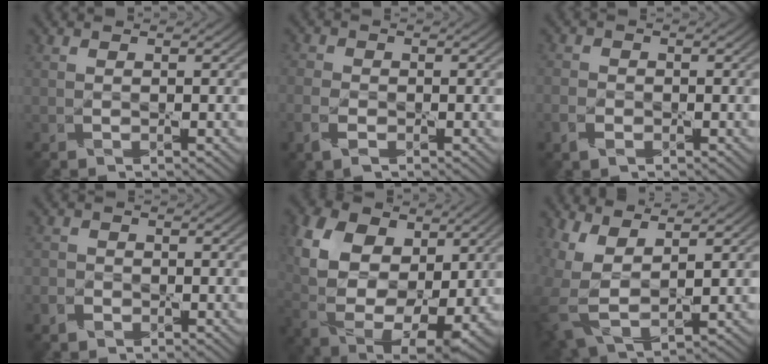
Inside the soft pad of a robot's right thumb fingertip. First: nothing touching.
{"total": 3.7, "force": [-1.7, 2.3, 2.3], "torque": [-0.060, -0.007, -0.041]}
{"total": 2.6, "force": [-1.3, 1.9, 1.3], "torque": [-0.033, -0.004, -0.031]}
{"total": 2.1, "force": [-1.2, 1.5, 0.6], "torque": [-0.013, -0.002, -0.030]}
{"total": 14.1, "force": [2.9, 9.5, 9.9], "torque": [-0.221, -0.005, 0.056]}
{"total": 9.2, "force": [1.5, 5.5, 7.2], "torque": [-0.200, -0.028, 0.044]}